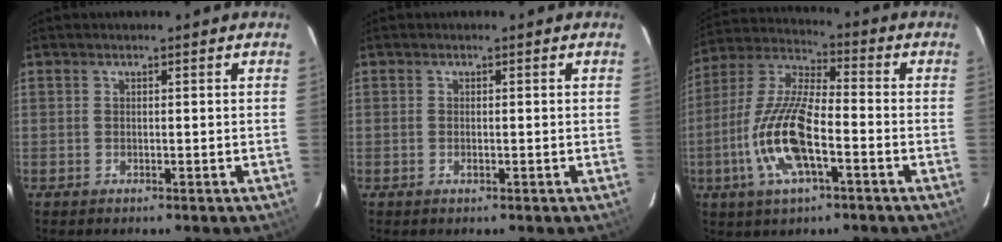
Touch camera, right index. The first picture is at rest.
{"total": 0.8, "force": [-0.2, 0.3, 0.6], "torque": [-0.013, 0.000, -0.004]}
{"total": 15.2, "force": [-5.3, 4.7, 13.5], "torque": [-0.285, -0.006, -0.105]}